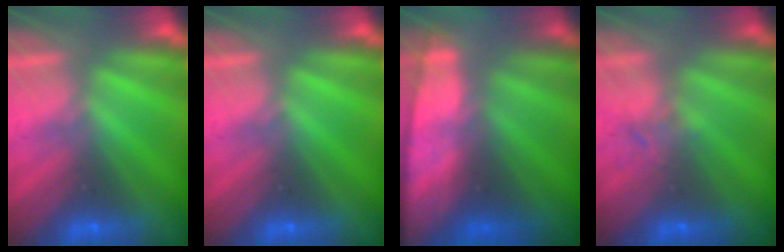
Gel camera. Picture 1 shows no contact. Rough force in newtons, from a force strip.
{"total": 0.0}
{"total": 8.9}
{"total": 1.7}